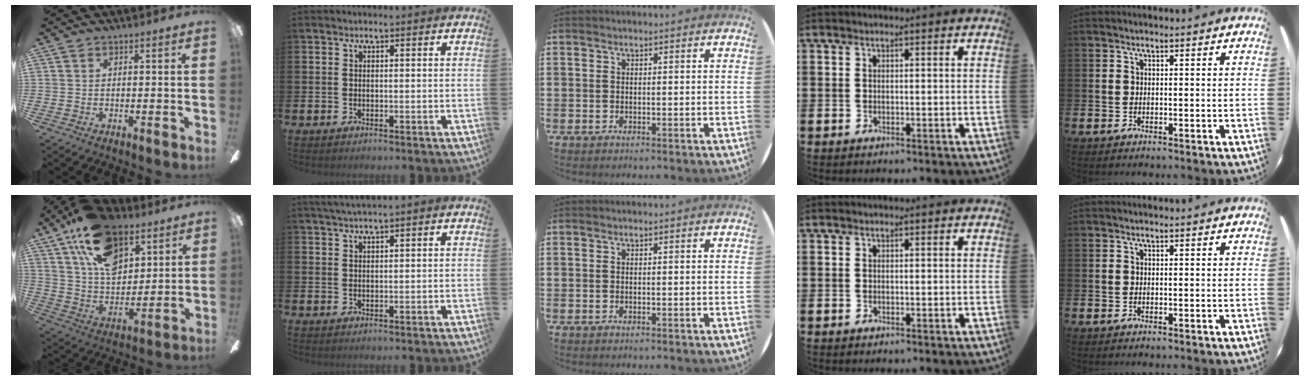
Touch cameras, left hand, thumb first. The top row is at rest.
{"thumb": {"total": 18.9, "force": [10.8, 10.9, 11.0], "torque": [-0.188, -0.040, 0.198]}, "index": {"total": 1.7, "force": [1.4, -0.1, 1.0], "torque": [-0.026, 0.003, 0.028]}}